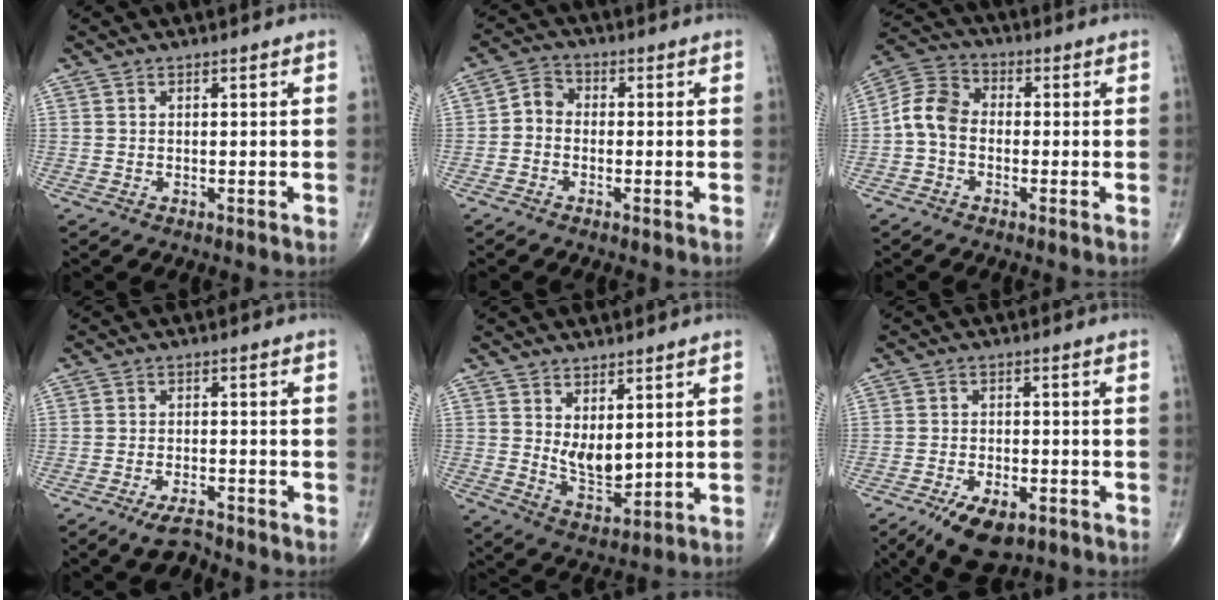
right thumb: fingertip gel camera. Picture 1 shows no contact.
{"total": 3.8, "force": [-0.9, 3.1, 2.0], "torque": [-0.021, 0.014, -0.034]}
{"total": 7.5, "force": [-1.3, 5.6, 4.8], "torque": [-0.082, 0.025, -0.042]}
{"total": 4.3, "force": [-3.6, 1.2, 2.0], "torque": [-0.040, 0.010, -0.065]}
{"total": 6.6, "force": [1.7, 3.4, 5.4], "torque": [-0.079, -0.029, 0.045]}
{"total": 9.6, "force": [-5.8, 4.6, 6.2], "torque": [-0.095, 0.016, -0.091]}